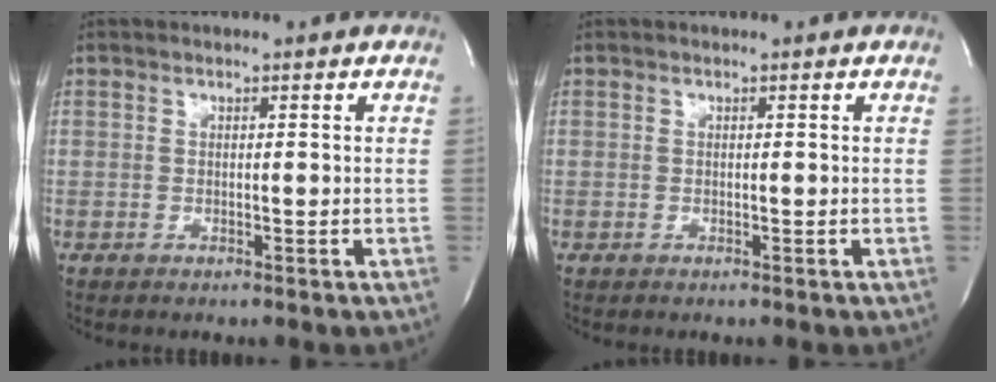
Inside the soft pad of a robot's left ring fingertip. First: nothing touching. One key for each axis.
{"total": 0.0}